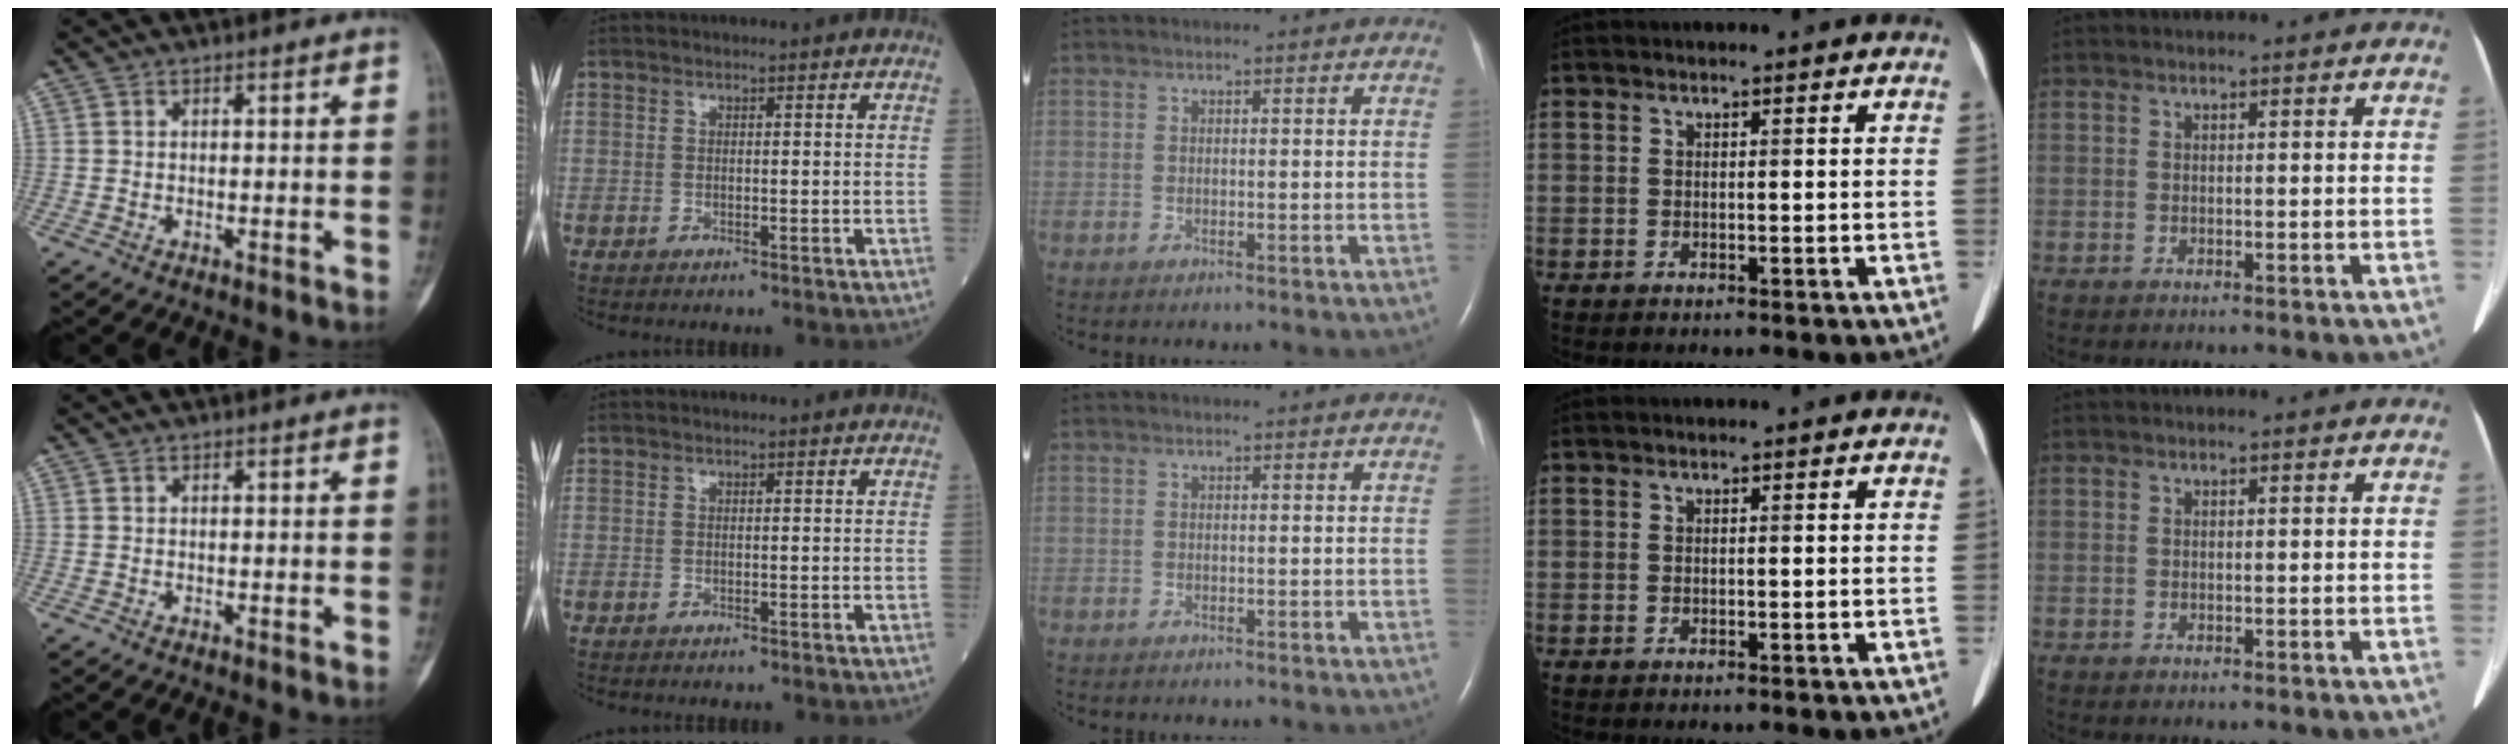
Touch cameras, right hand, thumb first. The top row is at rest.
{}